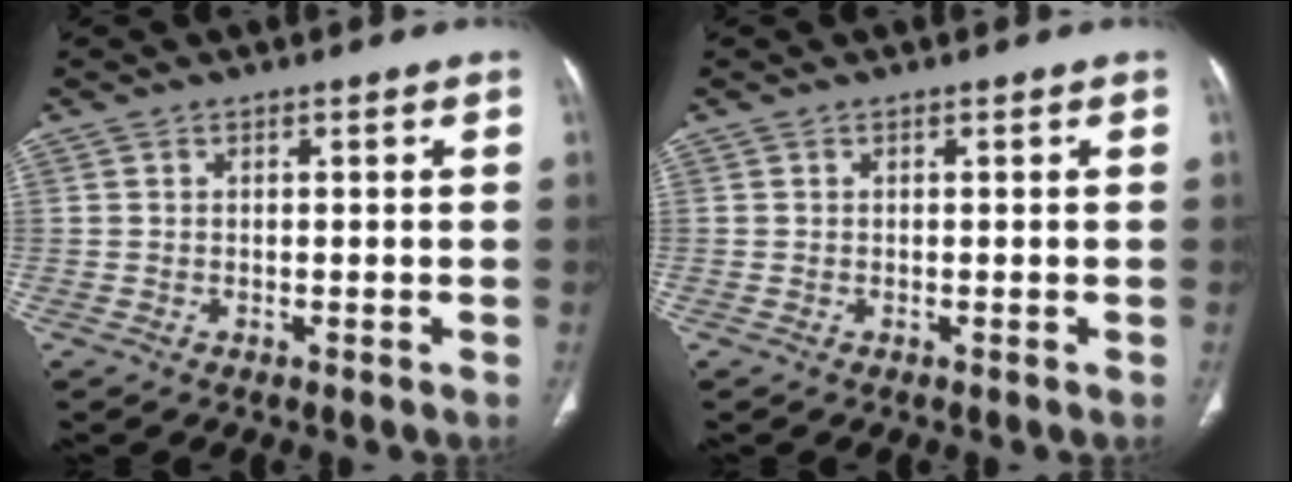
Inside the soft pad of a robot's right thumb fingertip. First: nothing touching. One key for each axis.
{"total": 0.0}